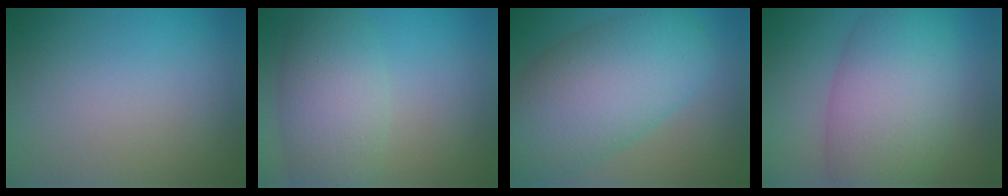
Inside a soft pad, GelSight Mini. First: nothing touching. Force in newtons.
{"total": 5.7, "press": 5.6, "slide": 0.6}
{"total": 10.6, "press": 10.6, "slide": 0.4}
{"total": 9.5, "press": 9.5, "slide": 0.5}